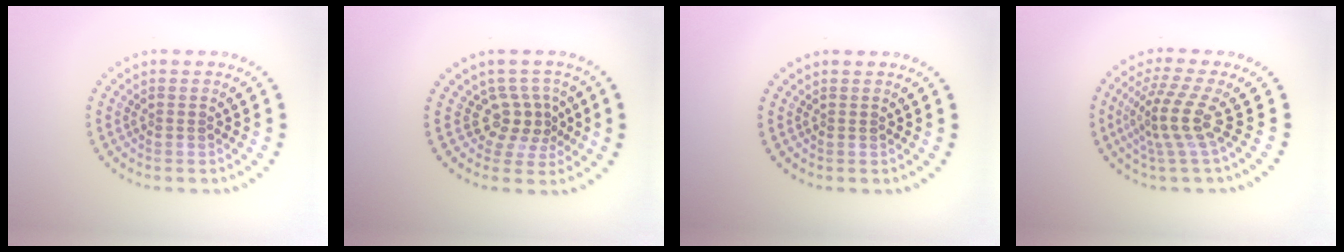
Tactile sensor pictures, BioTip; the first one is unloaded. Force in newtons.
{"total": 3.0, "press": 2.2, "slide": 2.1}
{"total": 0.0}
{"total": 3.9, "press": 2.8, "slide": 2.7}